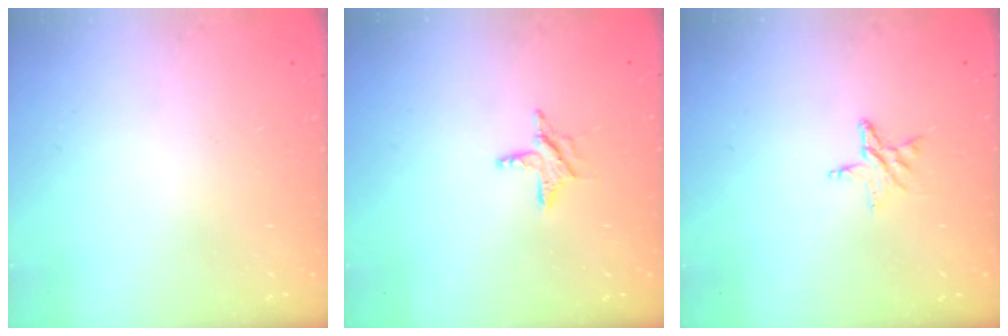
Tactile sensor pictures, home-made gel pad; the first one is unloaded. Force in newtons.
{"total": 6.0, "press": 6.0, "slide": 0.3}
{"total": 5.2, "press": 5.2, "slide": 0.5}